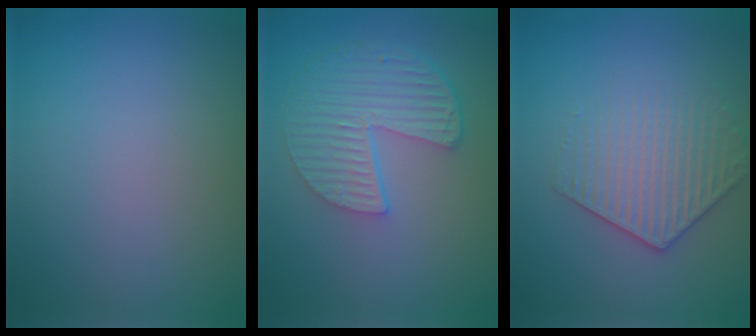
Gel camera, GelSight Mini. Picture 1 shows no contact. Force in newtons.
{"total": 5.4, "press": 4.1, "slide": 3.5}
{"total": 3.7, "press": 3.5, "slide": 1.3}